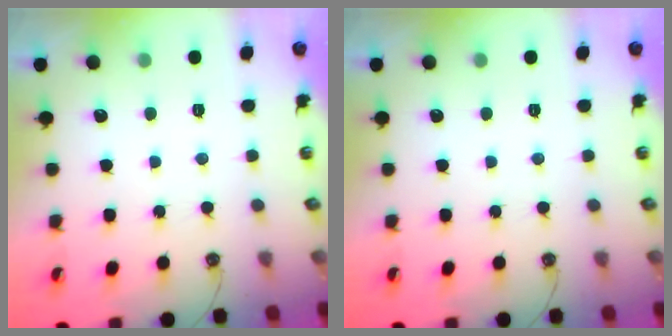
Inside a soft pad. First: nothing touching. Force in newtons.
{"total": 0.0}